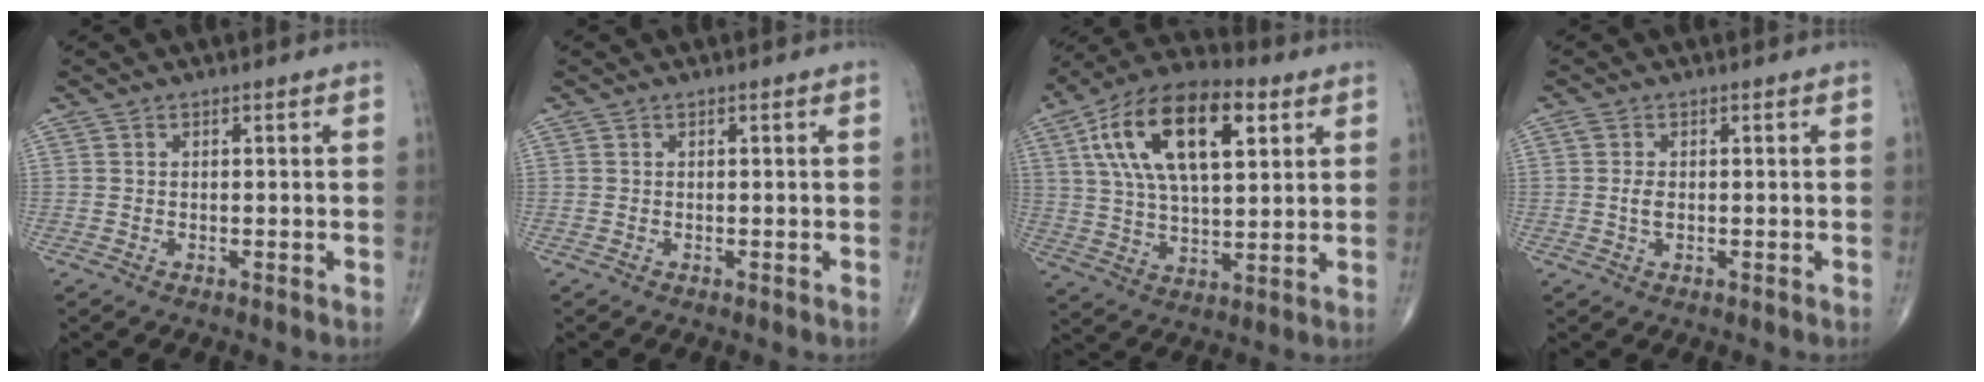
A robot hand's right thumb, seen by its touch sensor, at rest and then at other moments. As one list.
[{"total": 0.0}, {"total": 20.8, "force": [7.4, 9.9, 16.8], "torque": [-0.292, 0.001, 0.124]}, {"total": 2.1, "force": [0.0, 1.1, 1.7], "torque": [-0.040, 0.001, 0.000]}]